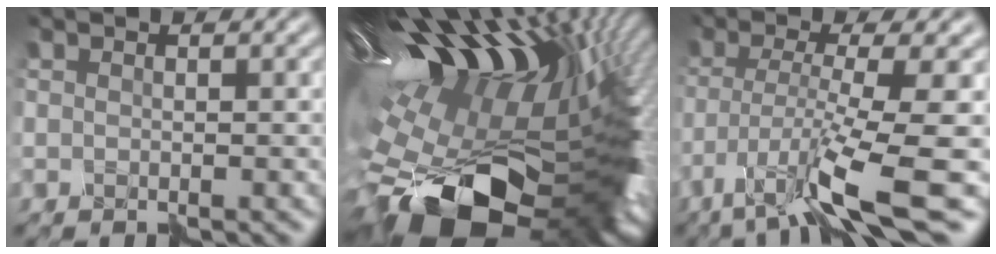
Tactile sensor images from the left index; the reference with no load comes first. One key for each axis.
{"total": 19.5, "fx": -1.3, "fy": 11.1, "fz": 16.0, "tx": -0.271, "ty": -0.058, "tz": -0.003}
{"total": 9.5, "fx": -5.4, "fy": 0.7, "fz": 7.9, "tx": -0.143, "ty": -0.008, "tz": -0.097}